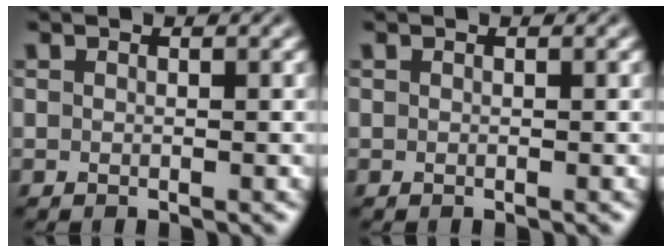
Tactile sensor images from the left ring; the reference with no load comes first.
{"total": 0.0}